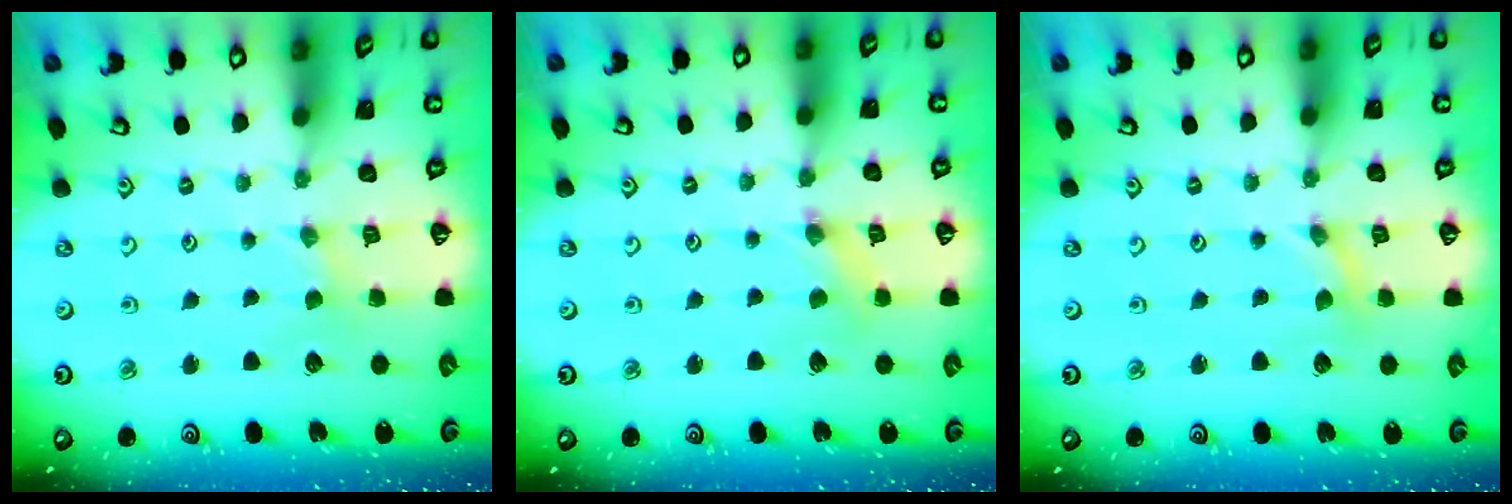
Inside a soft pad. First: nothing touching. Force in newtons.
{"total": 1.1, "press": 1.1, "slide": 0.2}
{"total": 0.0}